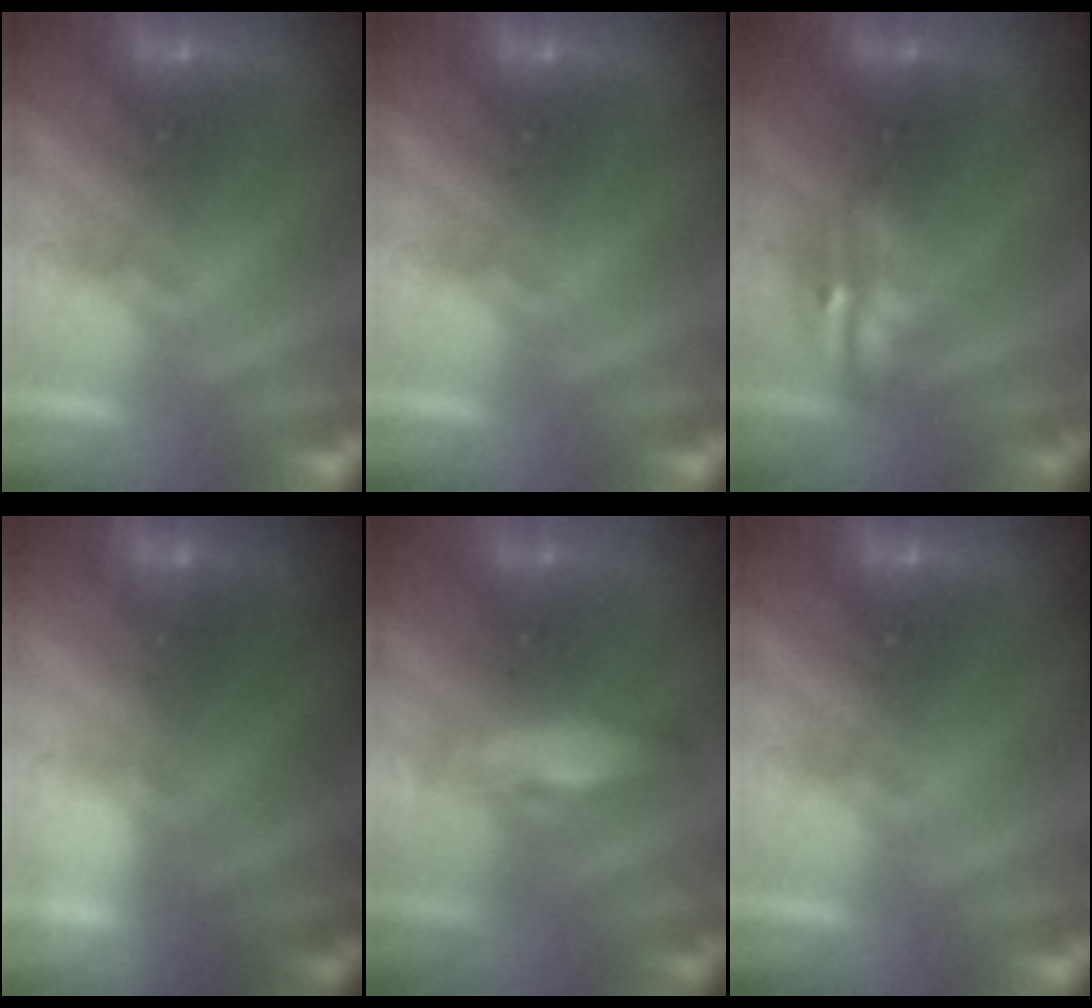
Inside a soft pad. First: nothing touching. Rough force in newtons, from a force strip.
{"total": 0.0}
{"total": 3.8}
{"total": 2.1}
{"total": 2.6}
{"total": 0.0}